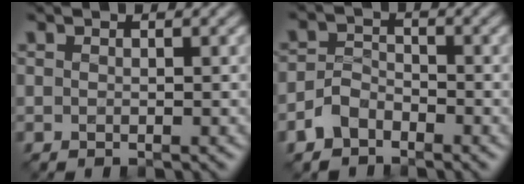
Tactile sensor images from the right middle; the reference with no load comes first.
{"total": 2.7, "force": [-1.9, 1.7, 1.0], "torque": [-0.017, 0.008, -0.043]}